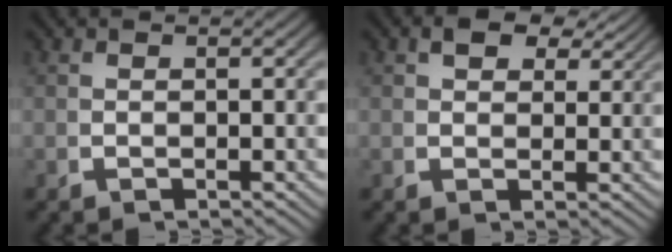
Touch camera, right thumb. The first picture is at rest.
{"total": 3.7, "force": [2.8, 1.7, 1.7], "torque": [-0.025, 0.003, 0.045]}